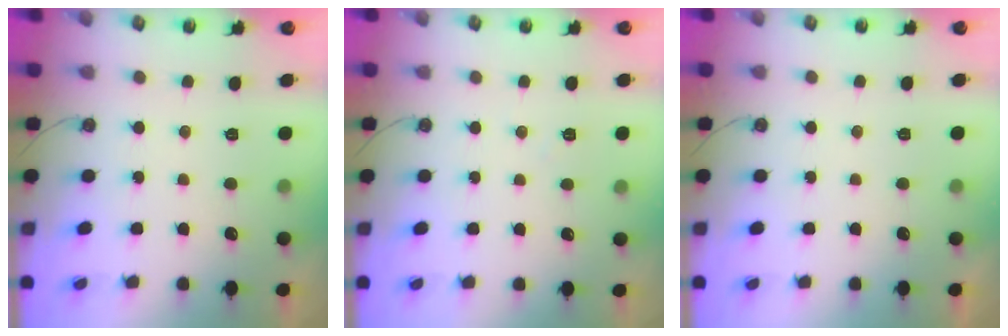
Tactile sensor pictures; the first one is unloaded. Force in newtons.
{"total": 3.1, "press": 3.1, "slide": 0.6}
{"total": 2.2, "press": 2.2, "slide": 0.4}